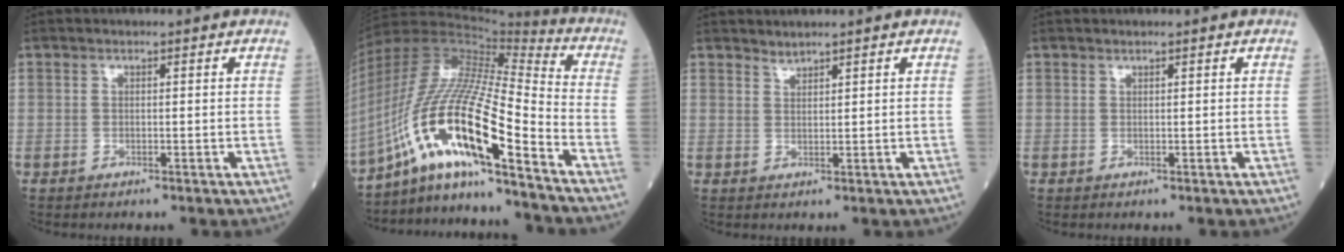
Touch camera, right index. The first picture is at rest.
{"total": 18.9, "force": [-10.8, 1.5, 15.4], "torque": [-0.323, -0.004, -0.196]}
{"total": 1.3, "force": [1.3, -0.2, -0.1], "torque": [-0.003, -0.001, 0.028]}
{"total": 0.0}